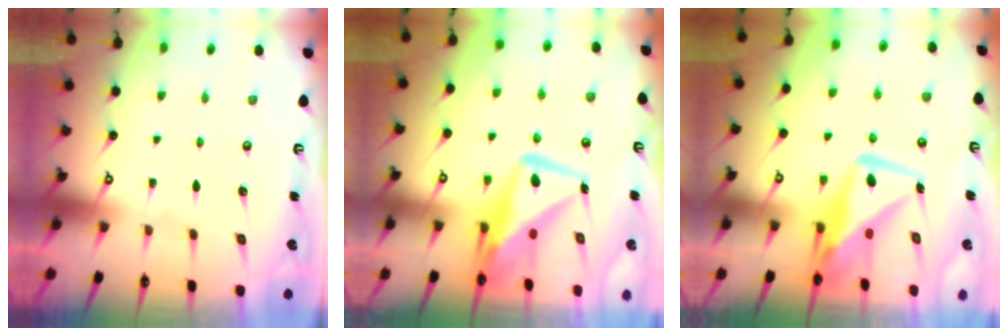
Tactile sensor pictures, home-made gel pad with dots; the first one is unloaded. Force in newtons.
{"total": 11.8, "press": 11.7, "slide": 1.4}
{"total": 11.3, "press": 11.2, "slide": 0.9}